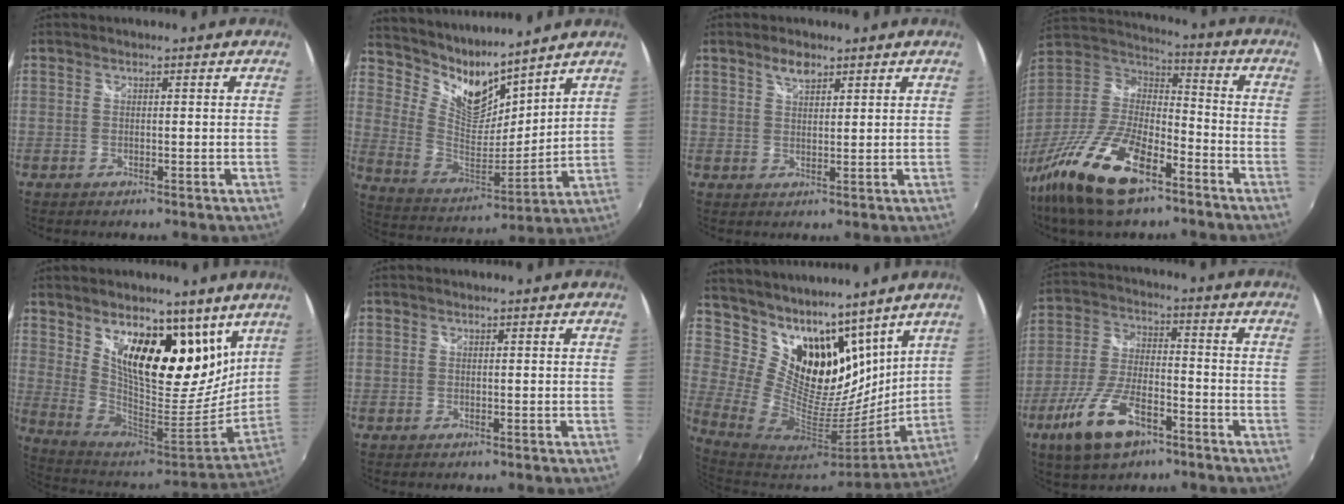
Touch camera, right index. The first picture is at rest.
{"total": 12.2, "force": [10.5, 4.3, 4.5], "torque": [-0.093, -0.021, 0.204]}
{"total": 3.1, "force": [2.2, 1.4, 1.7], "torque": [-0.028, 0.005, 0.040]}
{"total": 21.6, "force": [-13.1, 8.6, 14.9], "torque": [-0.309, -0.029, -0.243]}
{"total": 21.7, "force": [11.9, 9.9, 15.2], "torque": [-0.246, -0.011, 0.212]}
{"total": 0.0}
{"total": 21.4, "force": [15.3, 11.8, 9.2], "torque": [-0.203, -0.012, 0.287]}
{"total": 13.5, "force": [-7.8, 5.7, 9.4], "torque": [-0.208, -0.015, -0.144]}